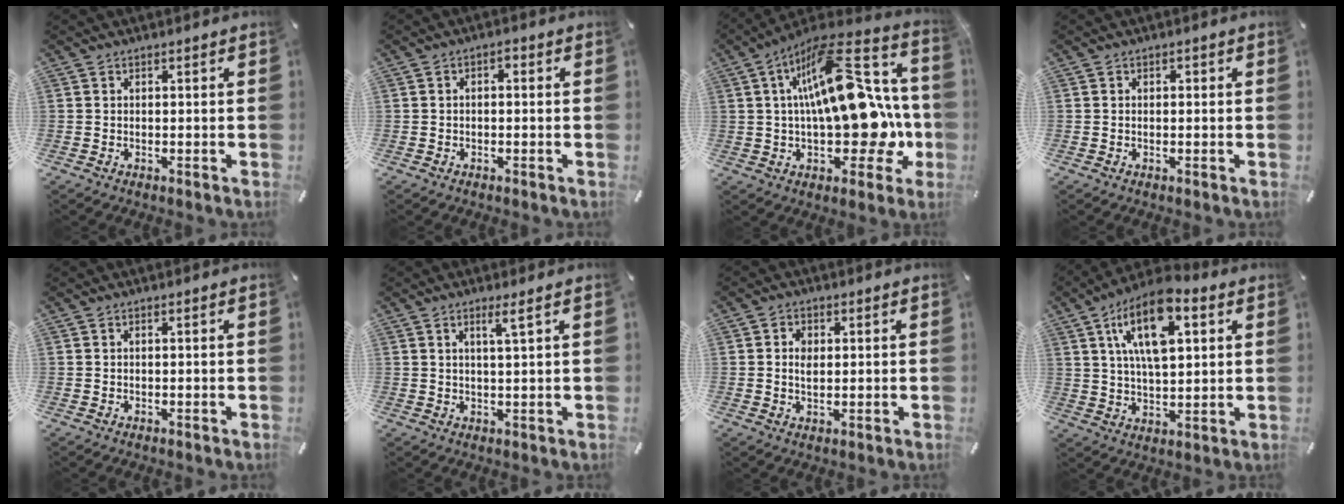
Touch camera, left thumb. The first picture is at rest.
{"total": 1.3, "force": [-0.8, 0.6, 0.8], "torque": [-0.015, 0.007, -0.017]}
{"total": 22.8, "force": [1.7, 11.3, 19.8], "torque": [-0.302, -0.028, 0.028]}
{"total": 0.6, "force": [-0.2, 0.5, 0.2], "torque": [-0.006, 0.002, -0.004]}
{"total": 0.0}
{"total": 3.6, "force": [1.8, -0.2, 3.0], "torque": [-0.061, -0.002, 0.029]}
{"total": 3.0, "force": [0.4, 2.2, 1.9], "torque": [-0.033, 0.004, 0.004]}
{"total": 14.6, "force": [6.5, 7.1, 11.0], "torque": [-0.192, -0.011, 0.108]}